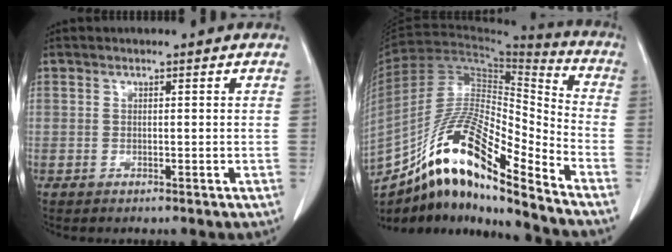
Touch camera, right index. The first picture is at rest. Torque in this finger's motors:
{"motor_torque": [1.11, -1.03, 0.41, 0.21]}